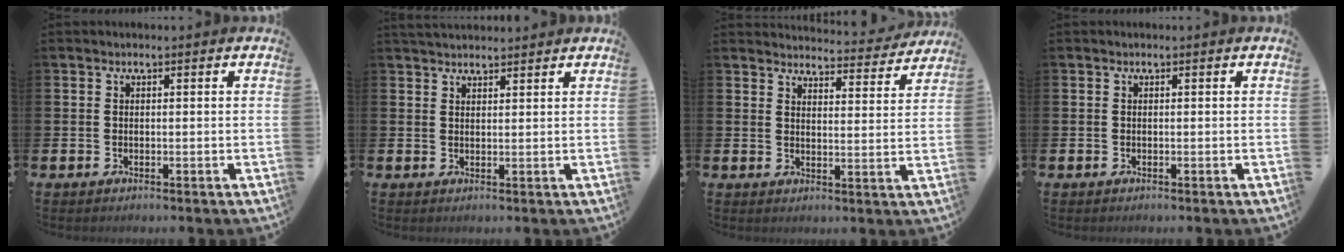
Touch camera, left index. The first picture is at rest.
{"total": 2.6, "force": [2.5, 0.6, 0.3], "torque": [0.003, -0.012, 0.044]}
{"total": 4.2, "force": [4.2, 0.5, 0.3], "torque": [-0.005, -0.036, 0.068]}
{"total": 0.0}